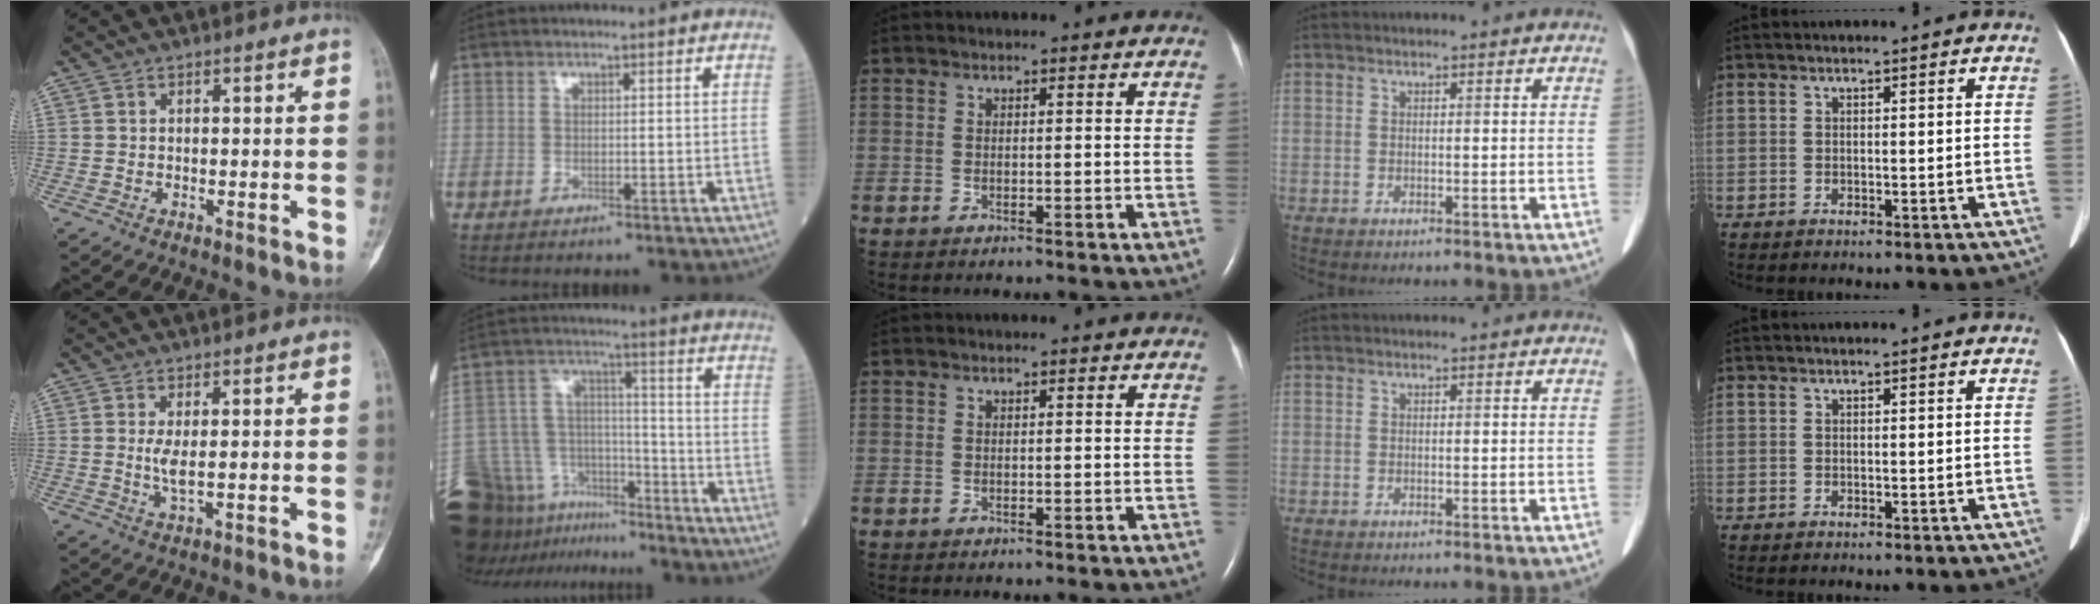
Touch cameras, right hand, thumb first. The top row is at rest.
{"thumb": {"total": 3.0, "force": [0.2, 0.6, 2.9], "torque": [-0.073, -0.011, 0.006]}, "index": {"total": 19.8, "force": [-16.2, 8.6, 7.5], "torque": [-0.179, 0.013, -0.273]}}